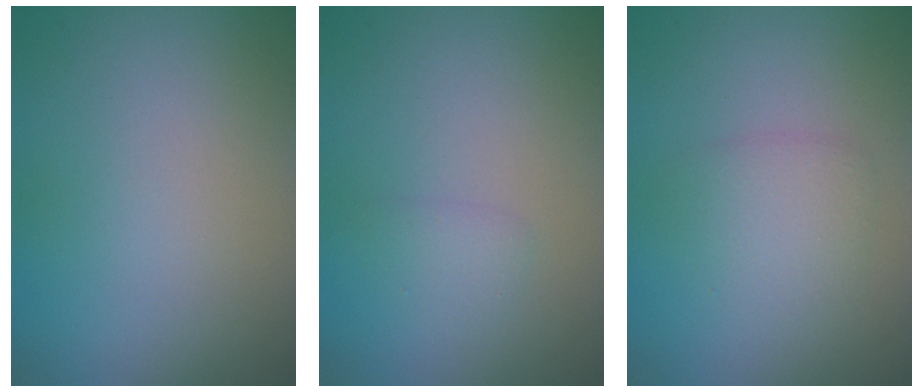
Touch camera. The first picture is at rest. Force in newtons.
{"total": 0.9, "press": 0.9, "slide": 0.1}
{"total": 2.0, "press": 2.0, "slide": 0.1}